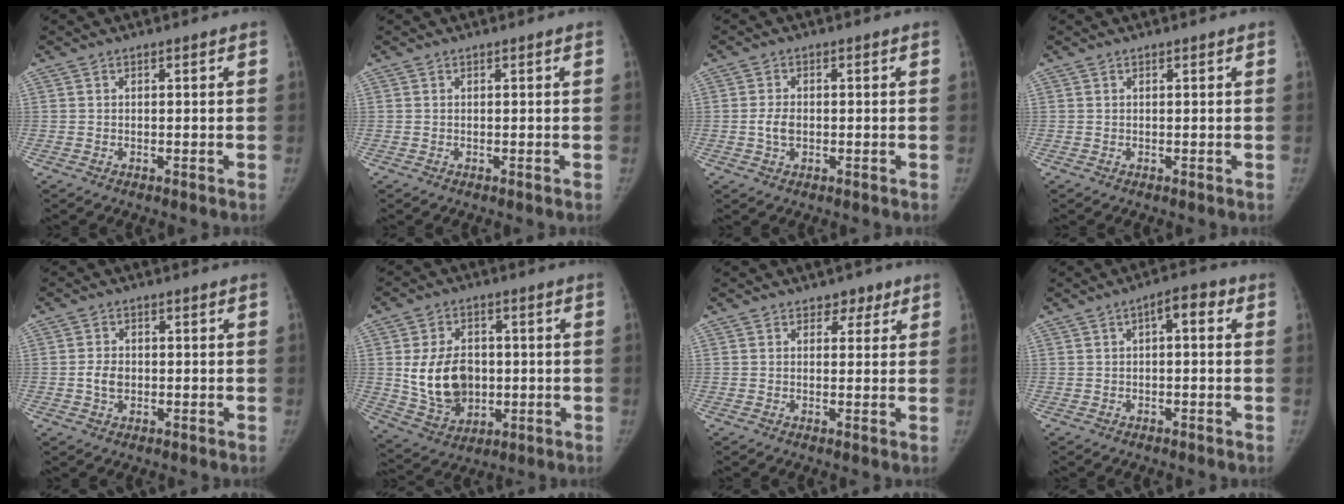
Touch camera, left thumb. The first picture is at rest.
{"total": 0.0}
{"total": 3.2, "force": [-0.4, 2.1, 2.3], "torque": [-0.044, 0.005, -0.008]}
{"total": 0.0}
{"total": 3.3, "force": [-0.4, 2.5, 2.1], "torque": [-0.034, 0.005, -0.008]}
{"total": 13.2, "force": [0.0, 9.8, 8.8], "torque": [-0.122, -0.005, 0.015]}
{"total": 2.9, "force": [1.7, 2.1, 0.9], "torque": [0.016, -0.006, 0.018]}
{"total": 4.3, "force": [0.8, 1.9, 3.7], "torque": [-0.041, 0.022, 0.002]}